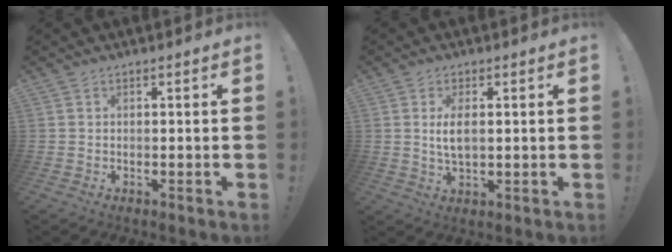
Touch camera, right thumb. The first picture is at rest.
{"total": 4.9, "force": [0.8, 2.1, 4.4], "torque": [-0.088, -0.007, 0.008]}